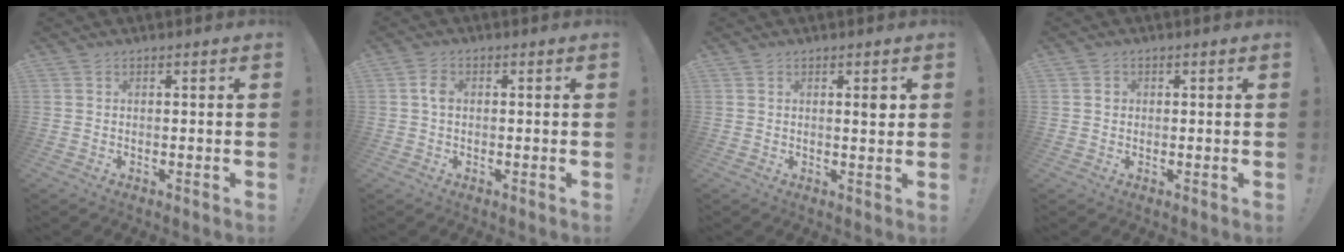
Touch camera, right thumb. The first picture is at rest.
{"total": 3.0, "force": [0.2, 2.1, 2.2], "torque": [-0.042, 0.009, 0.003]}
{"total": 2.7, "force": [1.2, 0.8, 2.3], "torque": [-0.025, -0.007, 0.013]}
{"total": 1.4, "force": [-0.1, 1.4, 0.4], "torque": [0.000, 0.002, -0.004]}